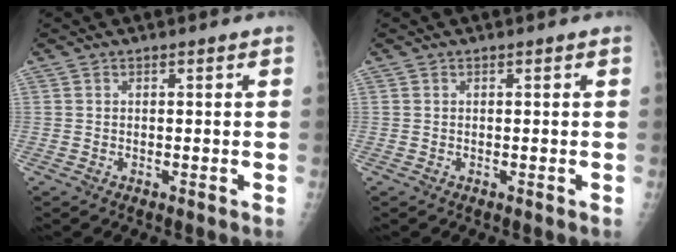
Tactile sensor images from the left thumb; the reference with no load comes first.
{"total": 0.0}